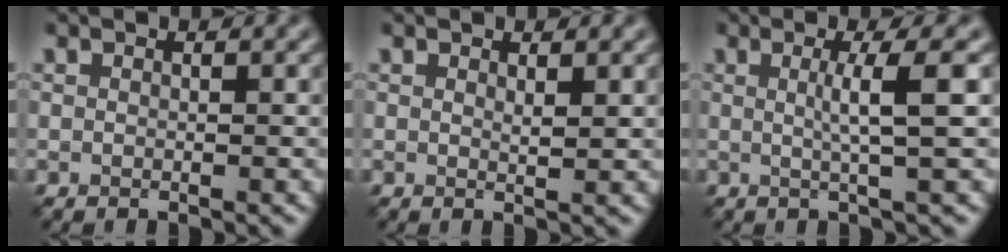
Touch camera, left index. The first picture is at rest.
{"total": 0.7, "force": [0.5, 0.0, 0.5], "torque": [-0.006, -0.002, 0.010]}
{"total": 3.7, "force": [0.5, 0.6, 3.6], "torque": [-0.058, 0.003, 0.002]}